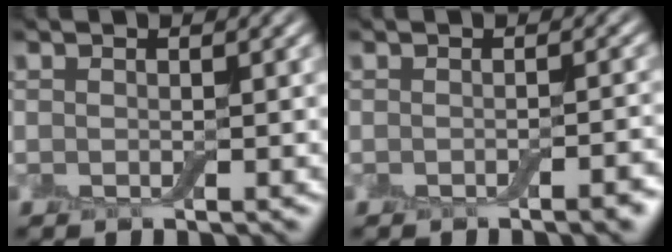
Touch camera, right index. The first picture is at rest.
{"total": 2.0, "force": [-1.1, 0.5, 1.6], "torque": [-0.016, 0.002, -0.016]}